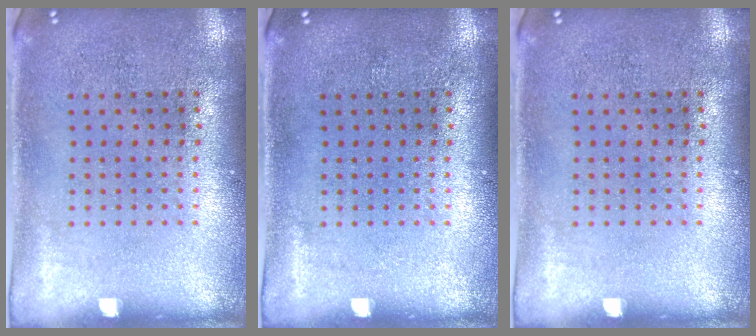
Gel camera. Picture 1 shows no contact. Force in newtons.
{"total": 0.0}
{"total": 0.0}